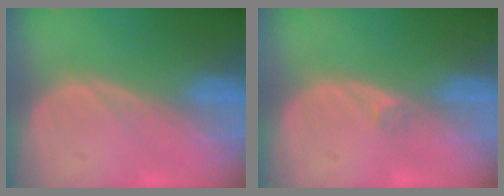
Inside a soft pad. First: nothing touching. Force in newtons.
{"total": 0.8, "press": 0.7, "slide": 0.4}